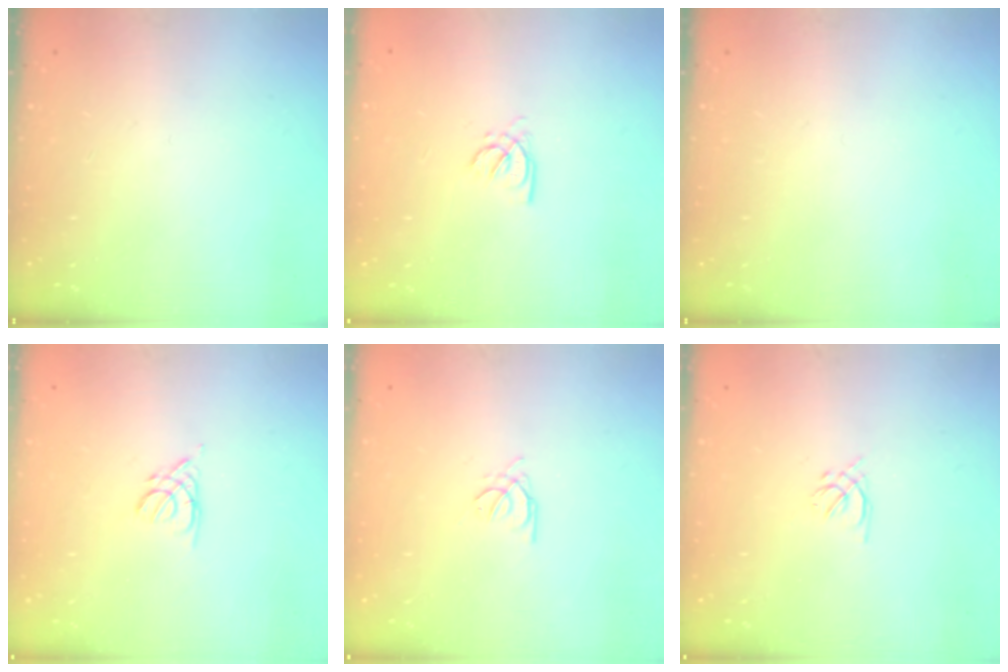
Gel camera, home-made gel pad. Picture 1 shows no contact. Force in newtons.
{"total": 1.6, "press": 1.6, "slide": 0.3}
{"total": 0.0}
{"total": 2.2, "press": 2.2, "slide": 0.4}
{"total": 1.2, "press": 1.1, "slide": 0.4}
{"total": 1.4, "press": 1.3, "slide": 0.5}